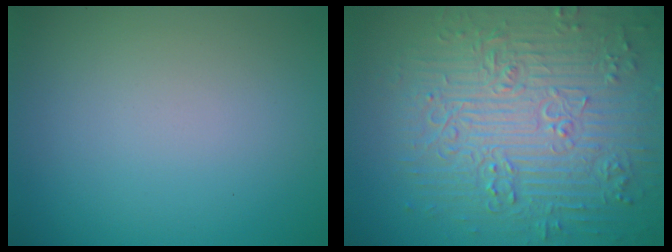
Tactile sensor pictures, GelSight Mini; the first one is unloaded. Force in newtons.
{"total": 9.3, "press": 6.9, "slide": 6.2}